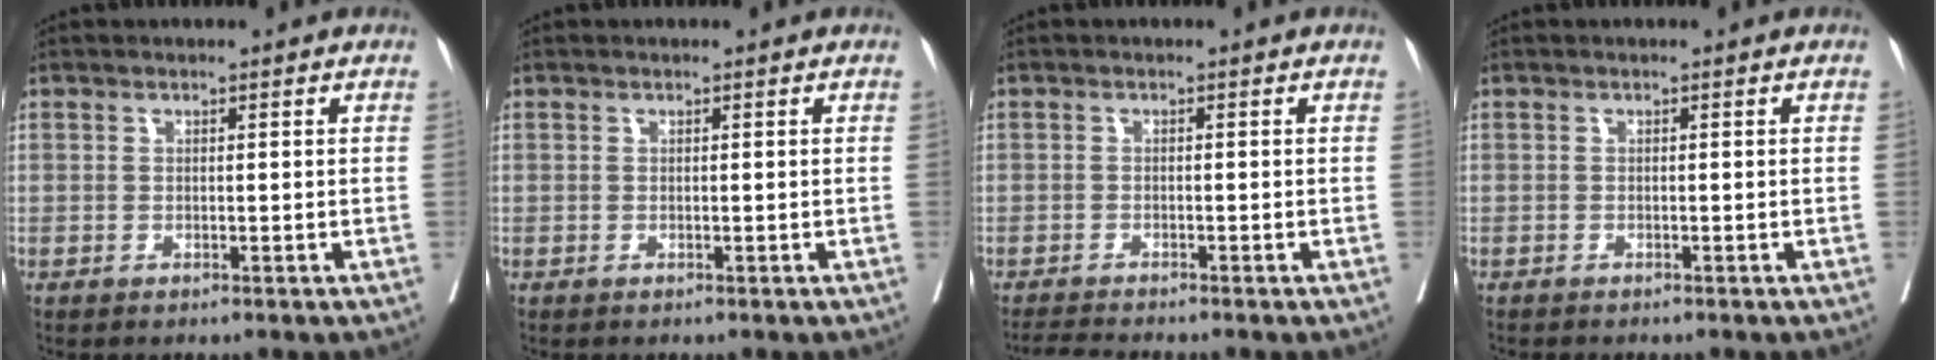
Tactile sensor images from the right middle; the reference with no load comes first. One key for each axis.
{"total": 0.0}
{"total": 2.6, "fx": -2.5, "fy": -0.8, "fz": 0.5, "tx": -0.013, "ty": -0.015, "tz": -0.046}
{"total": 1.2, "fx": -1.2, "fy": 0.1, "fz": 0.4, "tx": -0.007, "ty": -0.001, "tz": -0.017}